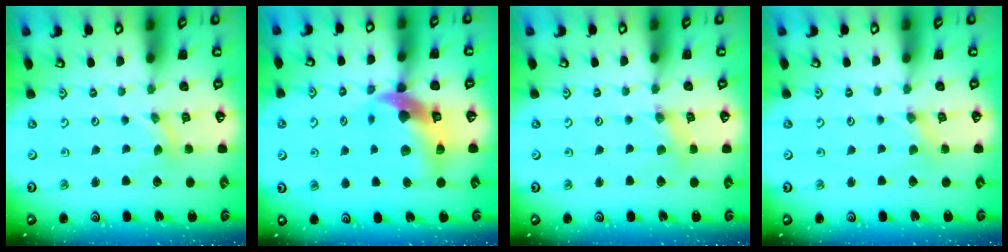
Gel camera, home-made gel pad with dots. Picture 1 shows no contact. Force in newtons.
{"total": 14.0, "press": 13.8, "slide": 2.1}
{"total": 2.4, "press": 2.4, "slide": 0.3}
{"total": 0.0}